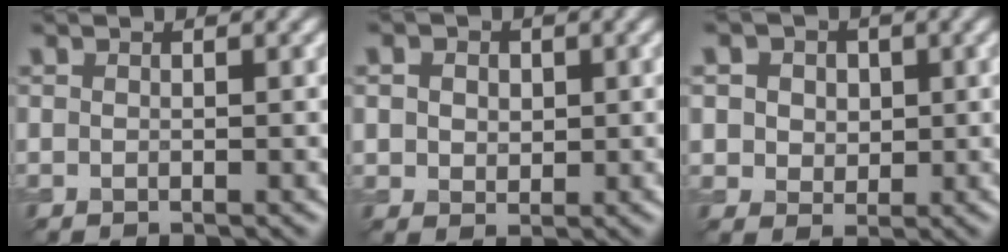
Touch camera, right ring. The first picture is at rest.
{"total": 3.4, "force": [1.1, 2.7, 1.7], "torque": [-0.029, 0.009, 0.003]}
{"total": 5.6, "force": [2.1, 4.5, 2.6], "torque": [-0.041, 0.017, 0.015]}